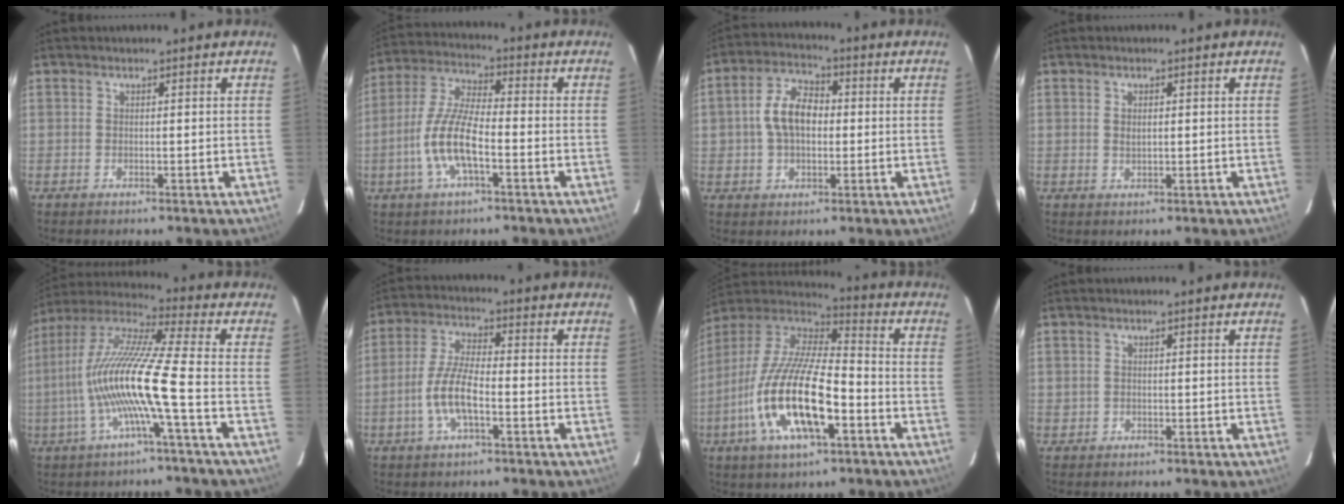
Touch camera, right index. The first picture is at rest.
{"total": 10.9, "force": [-3.6, 3.2, 9.8], "torque": [-0.211, 0.002, -0.073]}
{"total": 8.6, "force": [0.2, 5.6, 6.5], "torque": [-0.126, 0.024, 0.005]}
{"total": 1.7, "force": [0.3, 1.0, 1.4], "torque": [-0.023, 0.002, 0.005]}
{"total": 15.4, "force": [-4.0, -0.6, 14.8], "torque": [-0.279, -0.004, -0.080]}
{"total": 8.3, "force": [-2.8, 2.5, 7.4], "torque": [-0.157, 0.004, -0.057]}
{"total": 20.6, "force": [-7.3, 6.9, 18.0], "torque": [-0.363, -0.023, -0.139]}
{"total": 1.0, "force": [-0.2, 0.9, 0.1], "torque": [-0.002, 0.000, -0.001]}